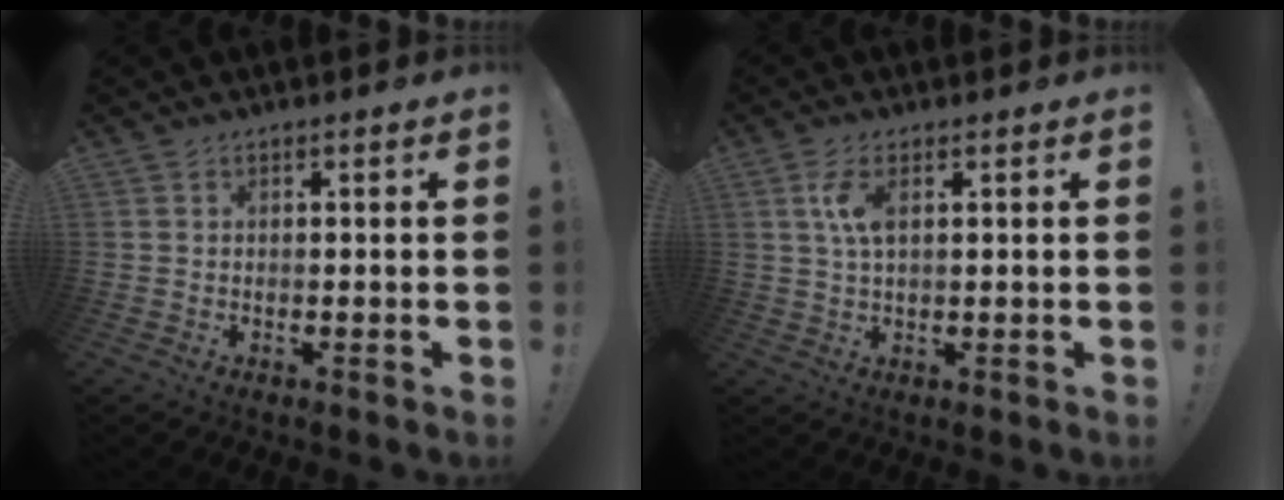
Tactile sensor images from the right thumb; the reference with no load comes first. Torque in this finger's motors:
{"motor_torque": [-0.01, 0.11, 0.34, 0.23, 0.03]}